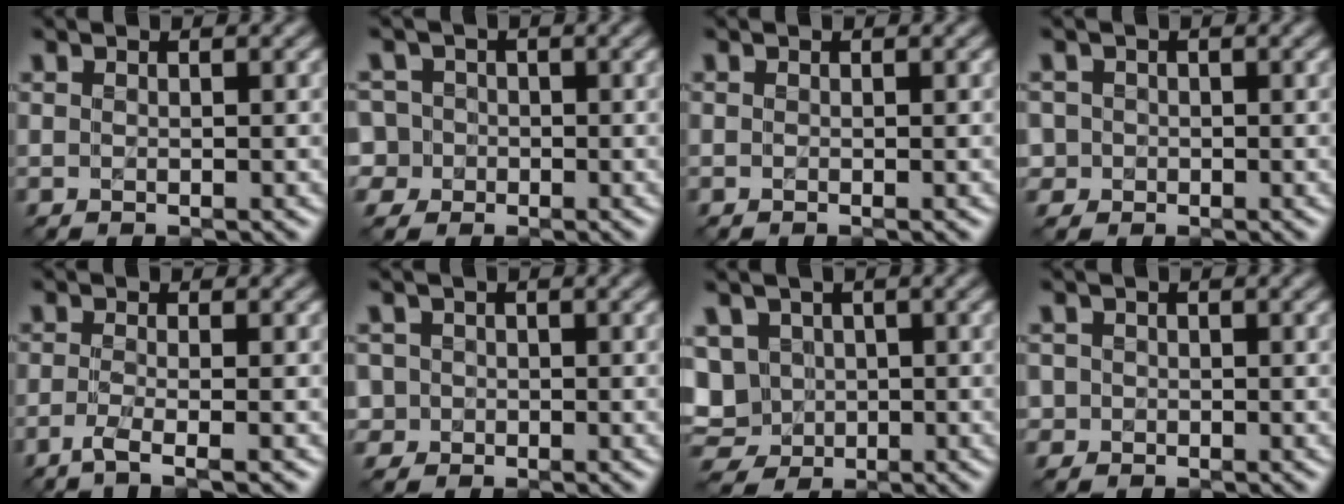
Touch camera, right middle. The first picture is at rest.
{"total": 5.6, "force": [-0.5, 5.3, 1.8], "torque": [-0.031, 0.028, -0.048]}
{"total": 0.0}
{"total": 2.5, "force": [0.1, 2.4, 0.6], "torque": [0.002, 0.014, -0.013]}
{"total": 2.7, "force": [-1.4, 0.7, 2.3], "torque": [-0.034, -0.009, -0.042]}
{"total": 2.8, "force": [0.1, 2.7, 0.7], "torque": [-0.002, 0.016, -0.016]}
{"total": 6.5, "force": [-0.5, 5.7, 3.0], "torque": [-0.068, 0.005, -0.028]}
{"total": 1.8, "force": [0.0, 1.8, 0.3], "torque": [0.010, 0.004, -0.010]}